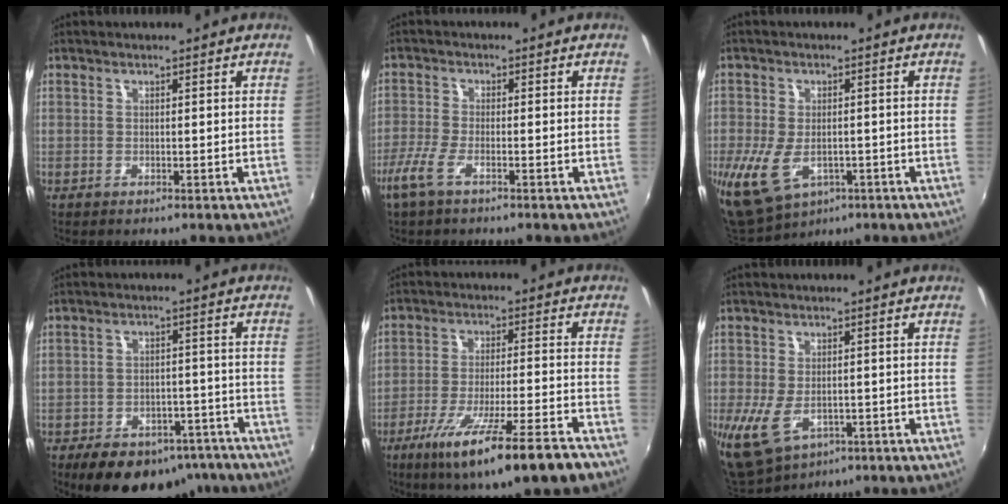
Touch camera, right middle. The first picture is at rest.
{"total": 5.2, "force": [-3.2, 1.1, 3.9], "torque": [-0.095, -0.012, -0.063]}
{"total": 10.3, "force": [-3.2, 6.7, 7.1], "torque": [-0.153, -0.028, -0.045]}
{"total": 16.8, "force": [-12.4, 8.8, 7.2], "torque": [-0.140, 0.009, -0.146]}
{"total": 16.6, "force": [-11.1, 1.2, 12.2], "torque": [-0.221, -0.058, -0.177]}
{"total": 7.9, "force": [-2.4, 5.1, 5.6], "torque": [-0.113, -0.023, -0.032]}